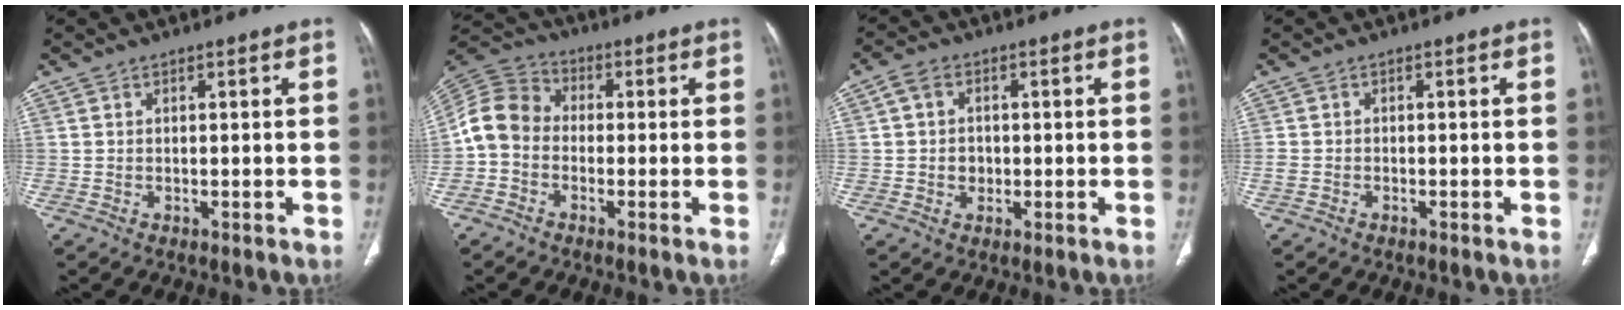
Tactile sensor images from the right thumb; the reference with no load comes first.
{"total": 8.4, "force": [-1.6, 6.7, 4.8], "torque": [-0.088, 0.030, -0.049]}
{"total": 4.4, "force": [0.0, 3.6, 2.4], "torque": [-0.032, 0.005, -0.004]}
{"total": 1.3, "force": [-0.7, 0.9, 0.6], "torque": [-0.015, 0.003, -0.014]}